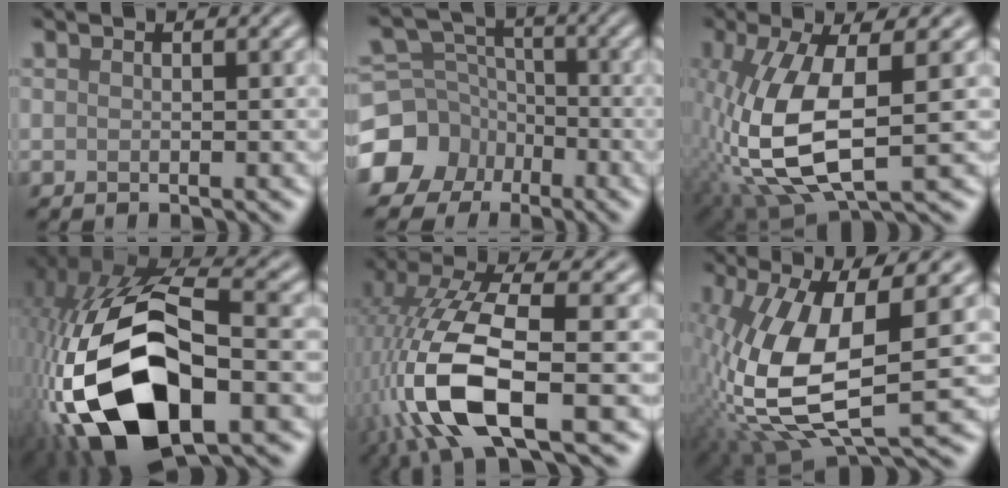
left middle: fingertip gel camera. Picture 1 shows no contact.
{"total": 9.0, "force": [-5.0, 7.3, 1.8], "torque": [-0.042, -0.009, -0.108]}
{"total": 10.1, "force": [-1.3, 4.0, 9.1], "torque": [-0.214, -0.009, -0.024]}
{"total": 18.8, "force": [-5.7, 9.4, 15.3], "torque": [-0.322, -0.027, -0.088]}
{"total": 11.7, "force": [-3.8, 4.2, 10.3], "torque": [-0.232, 0.000, -0.074]}
{"total": 11.7, "force": [-1.1, 4.6, 10.7], "torque": [-0.247, -0.010, -0.018]}